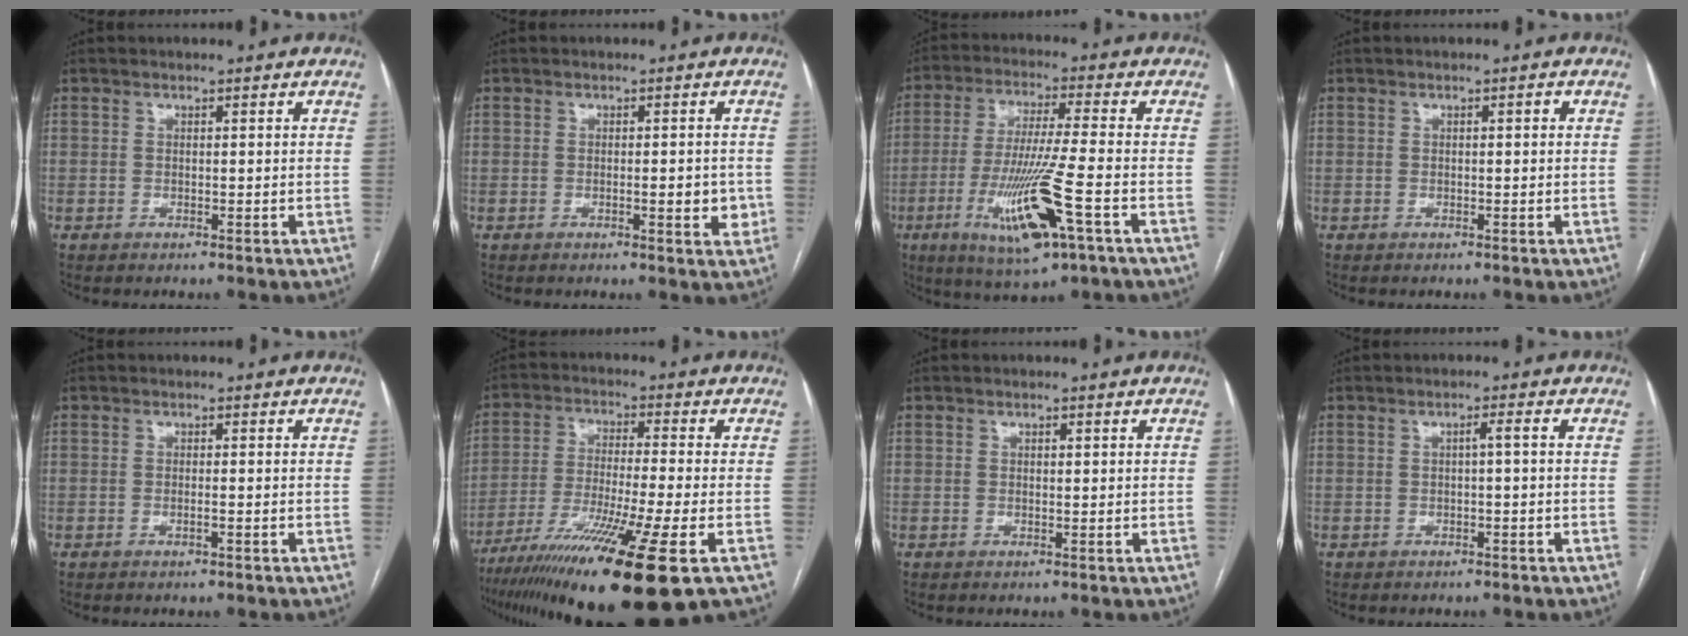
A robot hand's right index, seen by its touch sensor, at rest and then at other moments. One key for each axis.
{"total": 3.4, "fx": -0.5, "fy": 1.1, "fz": 3.2, "tx": -0.043, "ty": -0.002, "tz": -0.005}
{"total": 14.2, "fx": -5.4, "fy": 0.5, "fz": 13.1, "tx": -0.266, "ty": -0.029, "tz": -0.093}
{"total": 0.8, "fx": 0.1, "fy": 0.2, "fz": 0.8, "tx": -0.010, "ty": 0.003, "tz": 0.001}
{"total": 0.8, "fx": -0.3, "fy": 0.0, "fz": 0.7, "tx": -0.017, "ty": -0.001, "tz": -0.003}
{"total": 18.5, "fx": -10.8, "fy": -0.4, "fz": 15.0, "tx": -0.253, "ty": -0.049, "tz": -0.186}
{"total": 0.6, "fx": 0.3, "fy": 0.2, "fz": 0.5, "tx": -0.010, "ty": 0.000, "tz": 0.004}
{"total": 1.3, "fx": -0.1, "fy": 0.0, "fz": 1.3, "tx": -0.021, "ty": 0.004, "tz": 0.001}